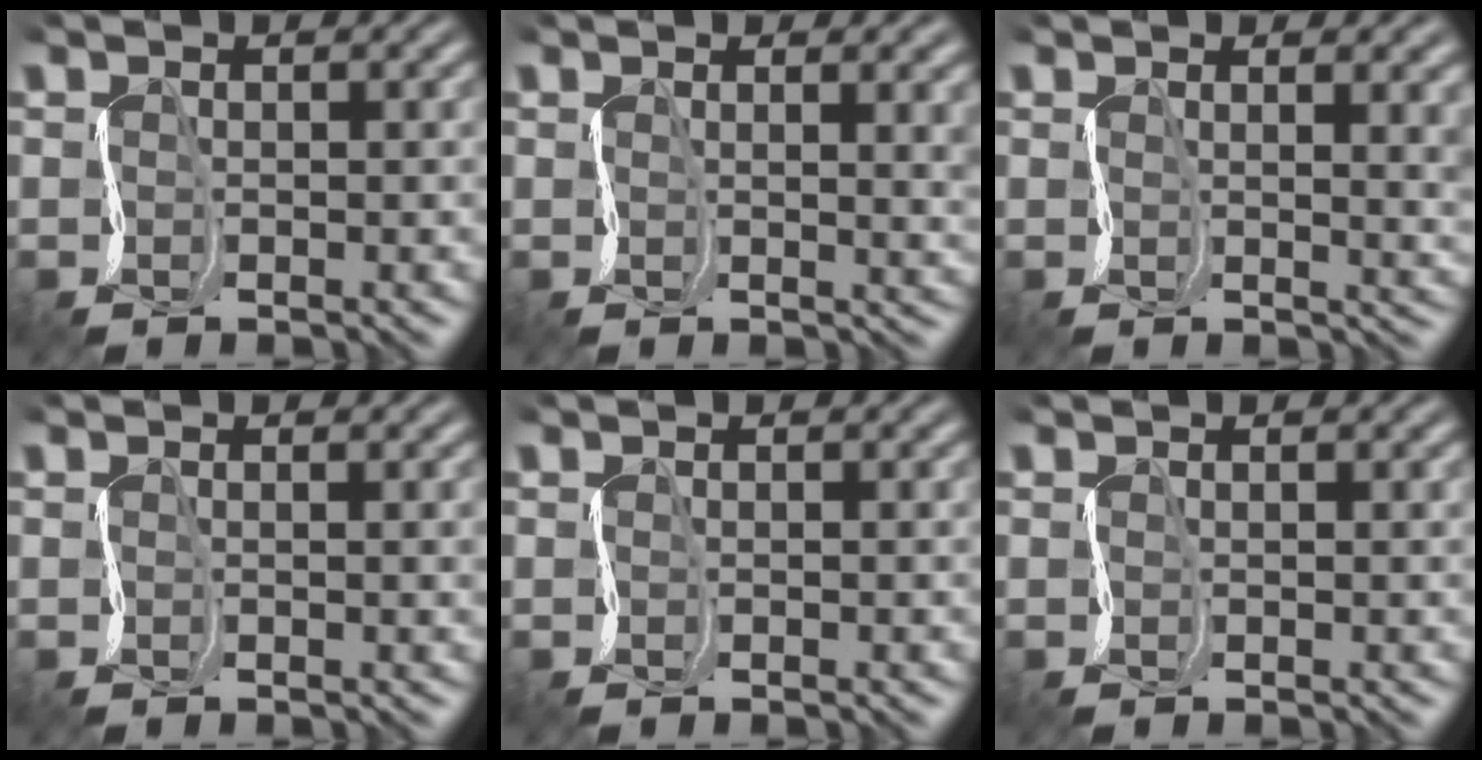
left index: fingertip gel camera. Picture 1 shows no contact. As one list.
[{"total": 4.1, "force": [1.3, 1.5, 3.5], "torque": [-0.023, 0.011, 0.016]}, {"total": 5.4, "force": [1.6, 2.3, 4.6], "torque": [-0.040, 0.014, 0.019]}, {"total": 1.5, "force": [0.6, 0.5, 1.2], "torque": [-0.015, 0.010, 0.004]}, {"total": 0.0}, {"total": 0.7, "force": [0.6, 0.1, 0.3], "torque": [-0.003, 0.005, 0.005]}]